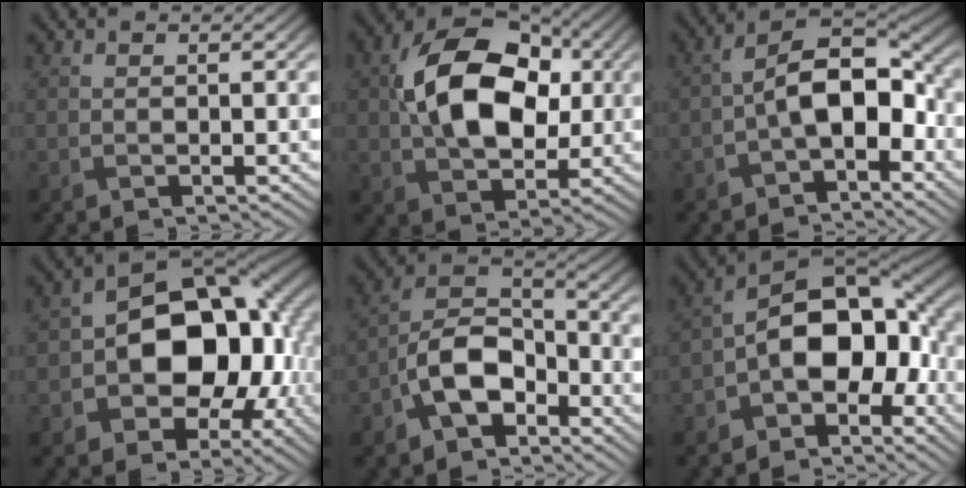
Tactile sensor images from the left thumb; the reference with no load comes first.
{"total": 13.5, "force": [1.5, 8.7, 10.3], "torque": [-0.191, 0.019, 0.018]}
{"total": 7.8, "force": [-1.8, 4.3, 6.3], "torque": [-0.108, 0.013, -0.042]}
{"total": 14.6, "force": [-1.8, 10.3, 10.3], "torque": [-0.157, -0.010, -0.038]}
{"total": 8.6, "force": [-4.2, 5.1, 5.5], "torque": [-0.105, 0.012, -0.099]}
{"total": 11.5, "force": [-3.0, 7.1, 8.6], "torque": [-0.133, 0.009, -0.075]}